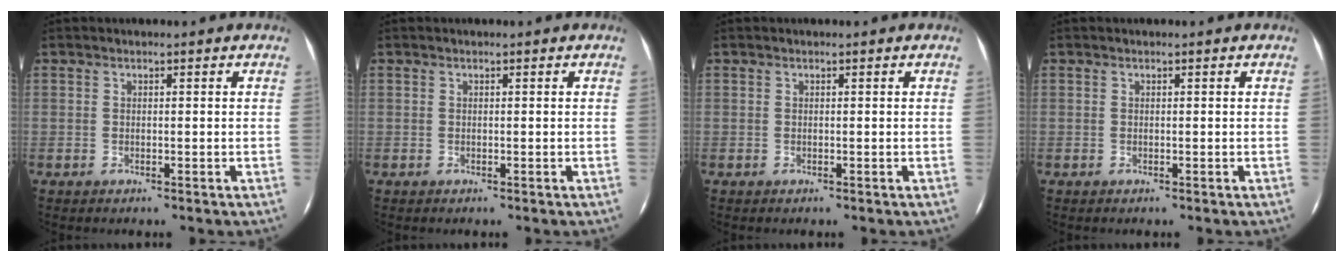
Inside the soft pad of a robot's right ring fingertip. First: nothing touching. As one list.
[{"total": 0.0}, {"total": 0.0}, {"total": 0.0}]